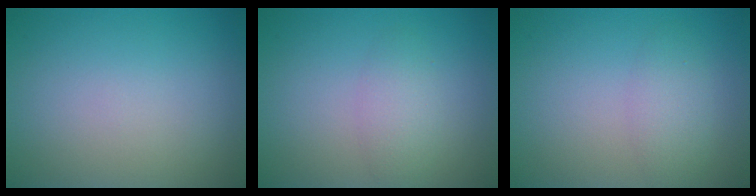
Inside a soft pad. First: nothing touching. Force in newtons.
{"total": 2.3, "press": 2.3, "slide": 0.0}
{"total": 2.2, "press": 2.2, "slide": 0.1}